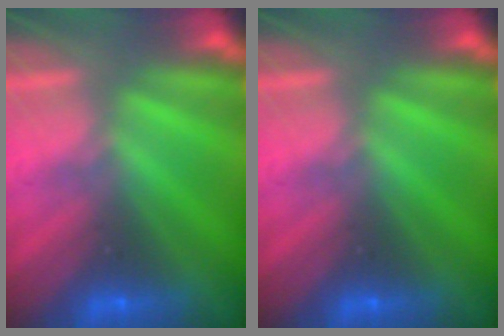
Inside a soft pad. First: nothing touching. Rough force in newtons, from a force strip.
{"total": 0.0}